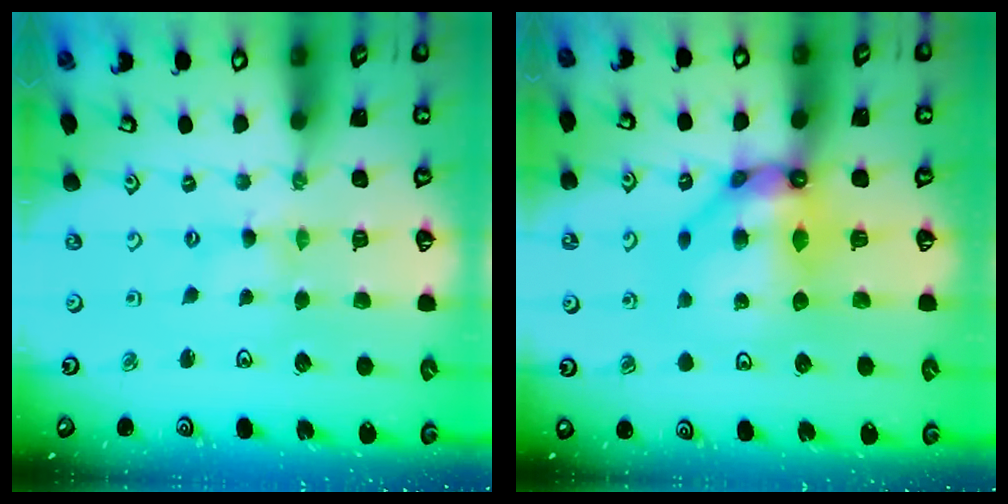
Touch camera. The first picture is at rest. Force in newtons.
{"total": 10.7, "press": 10.6, "slide": 1.0}